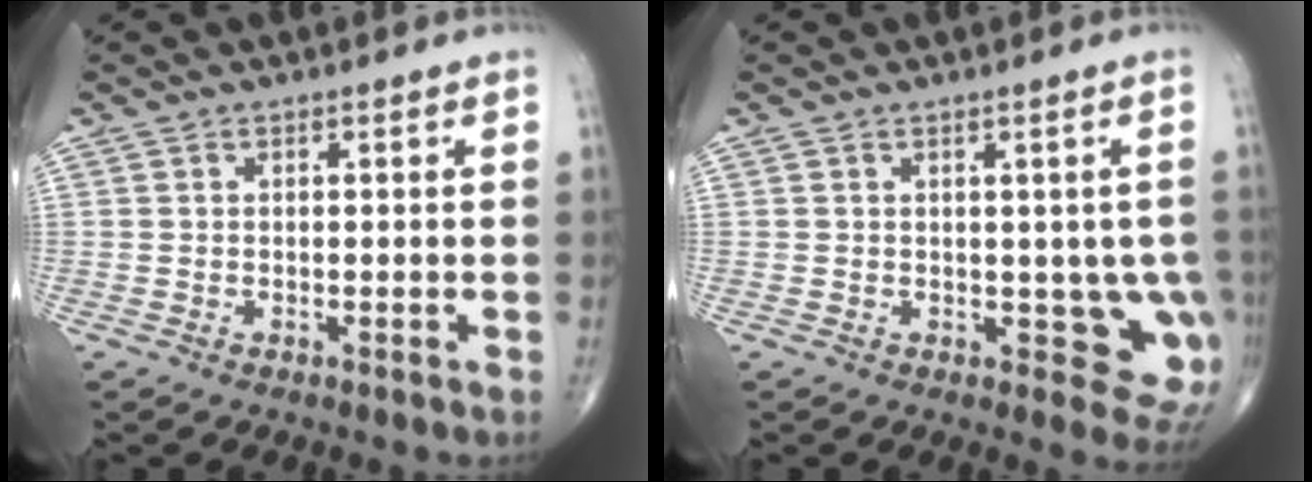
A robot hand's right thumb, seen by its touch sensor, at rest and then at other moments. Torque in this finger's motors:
{"motor_torque": [-0.09, 0.86, 0.23, -0.20, -0.03]}